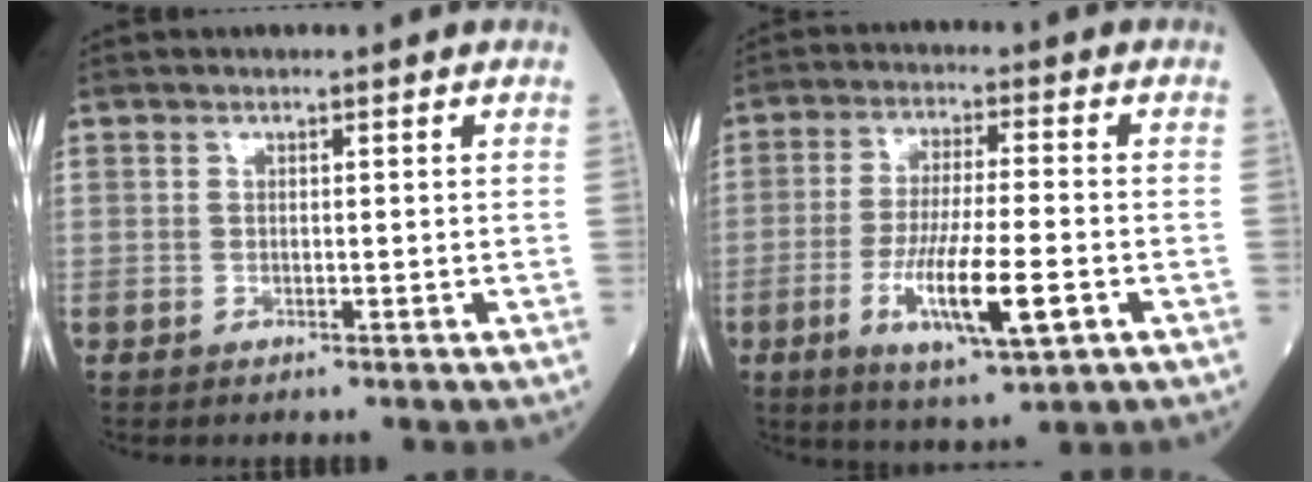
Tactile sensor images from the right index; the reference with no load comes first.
{"total": 11.4, "force": [-3.7, 1.5, 10.7], "torque": [-0.196, -0.016, -0.060]}